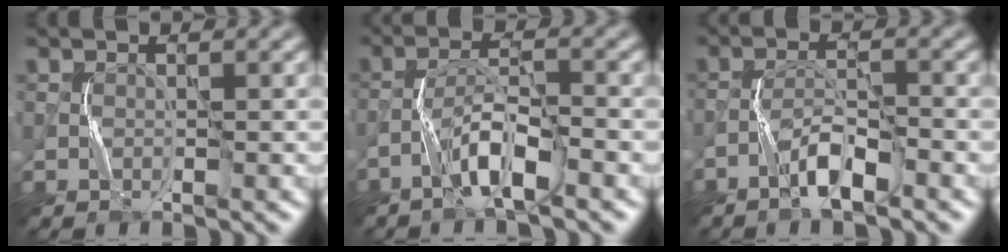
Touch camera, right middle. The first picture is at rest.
{"total": 4.2, "force": [-2.6, 0.6, 3.2], "torque": [-0.062, 0.015, -0.052]}
{"total": 3.3, "force": [-2.3, 0.7, 2.3], "torque": [-0.045, 0.012, -0.044]}